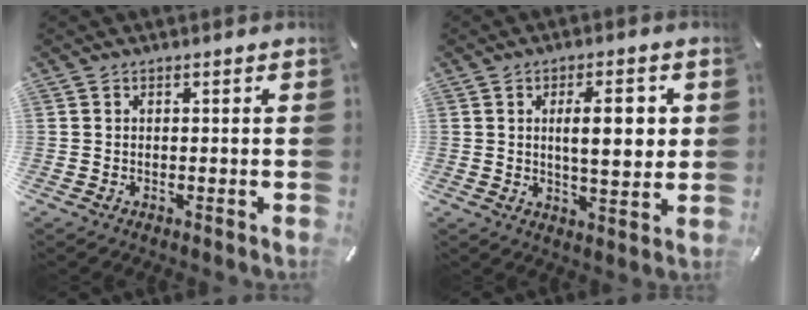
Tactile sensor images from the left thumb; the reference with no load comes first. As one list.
[{"total": 10.8, "force": [2.1, 4.0, 9.8], "torque": [-0.138, -0.008, 0.025]}]